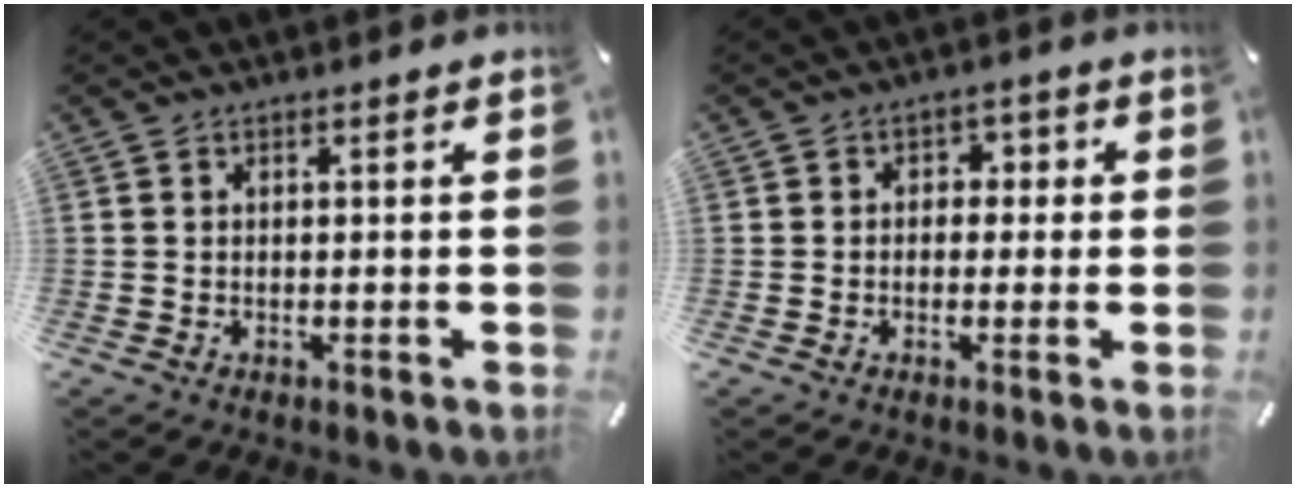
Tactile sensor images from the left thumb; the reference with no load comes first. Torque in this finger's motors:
{"motor_torque": [0.08, -0.37, 0.12, 0.15, 0.00]}